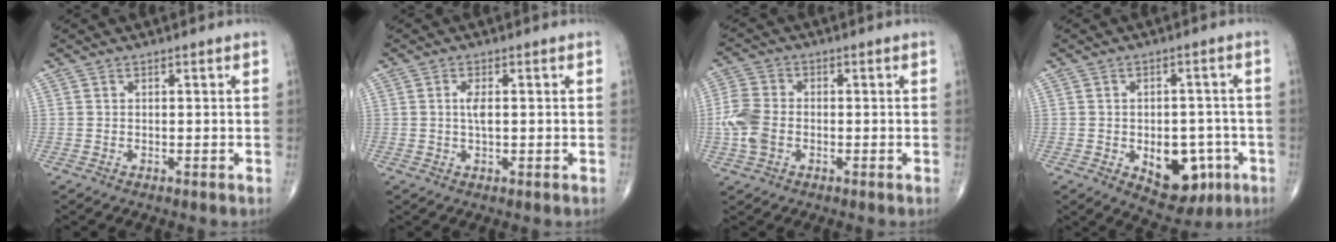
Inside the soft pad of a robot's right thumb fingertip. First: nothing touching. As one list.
[{"total": 2.5, "force": [0.2, 0.9, 2.3], "torque": [-0.046, -0.002, 0.002]}, {"total": 7.0, "force": [-1.5, 4.9, 4.8], "torque": [-0.115, 0.011, -0.037]}, {"total": 11.1, "force": [-3.7, 6.9, 7.9], "torque": [-0.069, 0.019, -0.035]}]